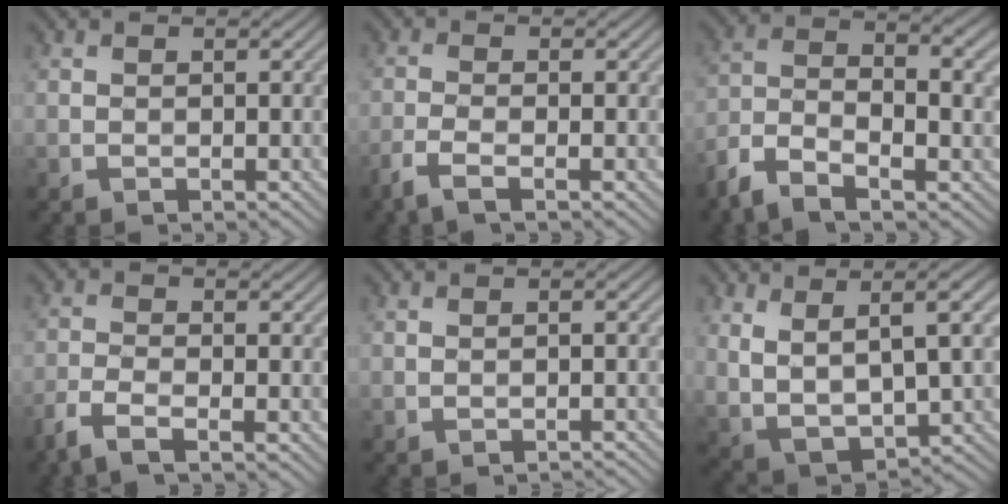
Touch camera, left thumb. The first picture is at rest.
{"total": 3.2, "force": [-2.1, 0.6, 2.4], "torque": [-0.054, -0.003, -0.053]}
{"total": 9.3, "force": [-4.6, 3.9, 7.1], "torque": [-0.143, -0.009, -0.098]}
{"total": 3.8, "force": [-2.7, 0.8, 2.6], "torque": [-0.062, -0.006, -0.070]}
{"total": 1.5, "force": [-1.1, 0.2, 1.0], "torque": [-0.007, 0.009, -0.024]}
{"total": 8.9, "force": [3.0, 3.5, 7.7], "torque": [-0.180, -0.008, 0.066]}